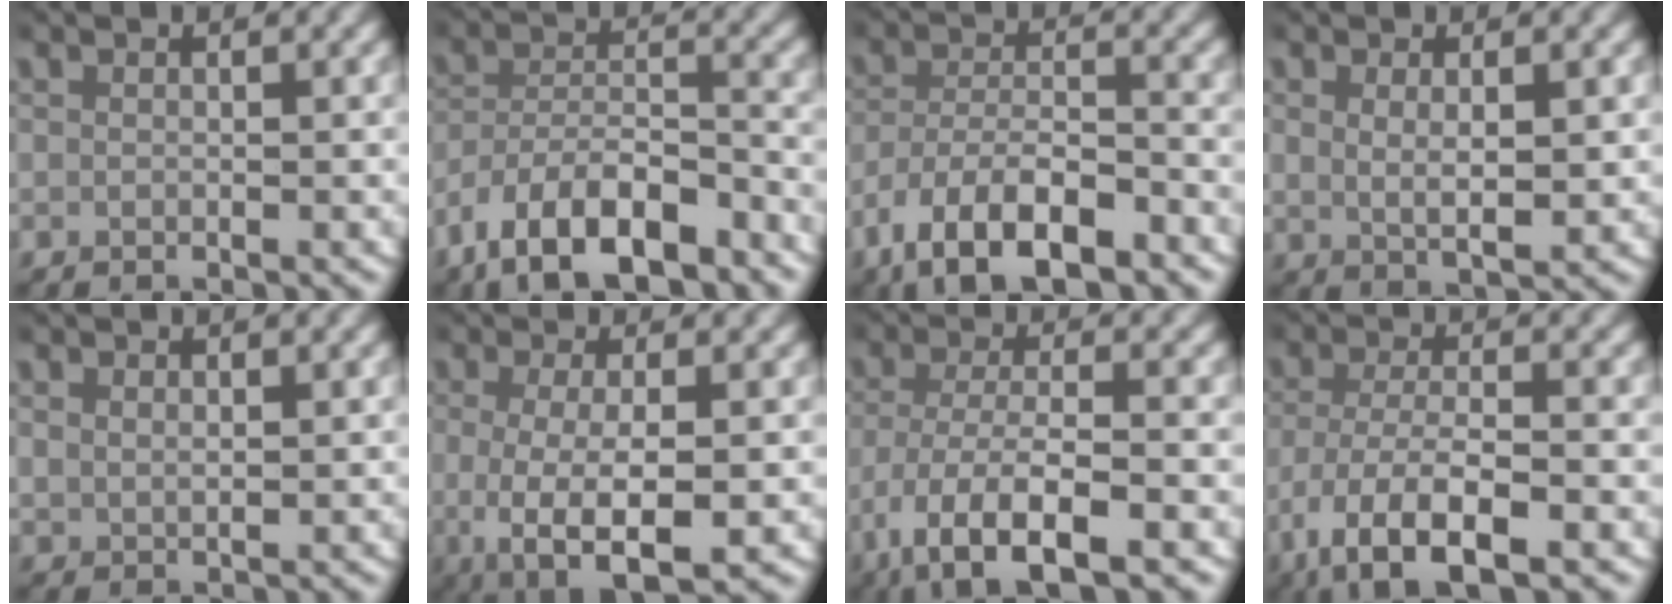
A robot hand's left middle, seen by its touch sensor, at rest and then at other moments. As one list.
[{"total": 8.4, "force": [-5.8, 4.5, 4.0], "torque": [-0.074, -0.010, -0.101]}, {"total": 7.2, "force": [-4.5, 3.5, 4.5], "torque": [-0.087, -0.014, -0.069]}, {"total": 2.7, "force": [0.4, 1.0, 2.5], "torque": [-0.047, -0.012, 0.017]}, {"total": 1.2, "force": [0.8, 0.7, 0.7], "torque": [-0.013, -0.006, 0.024]}, {"total": 7.8, "force": [-2.8, 3.7, 6.3], "torque": [-0.139, -0.039, -0.021]}, {"total": 7.1, "force": [-4.3, 2.9, 5.0], "torque": [-0.112, -0.035, -0.052]}, {"total": 7.2, "force": [-4.2, 3.1, 5.0], "torque": [-0.115, -0.033, -0.050]}]